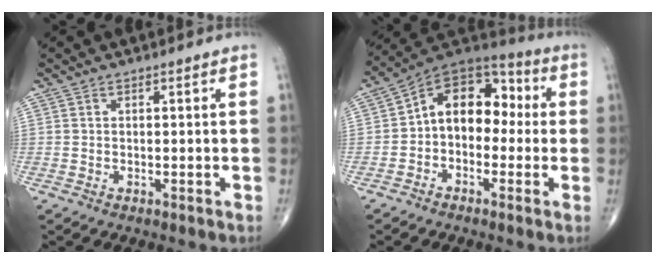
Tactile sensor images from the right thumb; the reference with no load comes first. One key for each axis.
{"total": 13.1, "fx": -0.2, "fy": 9.1, "fz": 9.4, "tx": -0.101, "ty": 0.050, "tz": -0.023}